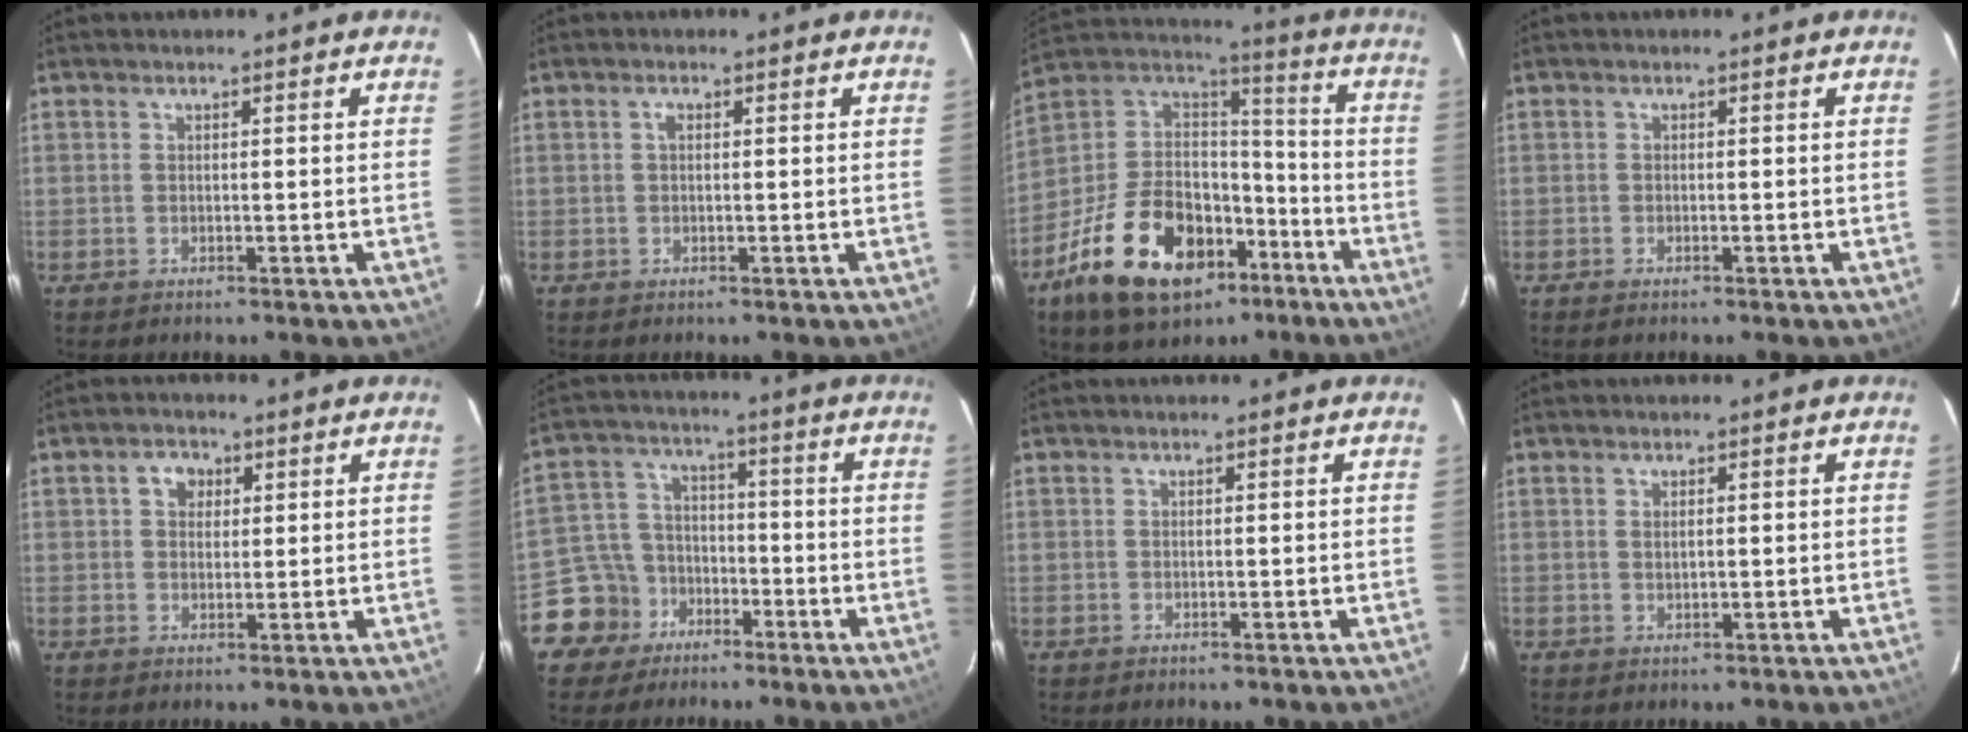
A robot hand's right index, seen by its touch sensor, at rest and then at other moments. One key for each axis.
{"total": 0.8, "fx": 0.2, "fy": 0.5, "fz": 0.6, "tx": -0.012, "ty": 0.004, "tz": 0.001}
{"total": 27.0, "fx": -14.4, "fy": 15.8, "fz": 16.5, "tx": -0.334, "ty": 0.019, "tz": -0.226}
{"total": 0.7, "fx": -0.6, "fy": 0.2, "fz": 0.3, "tx": -0.008, "ty": -0.003, "tz": -0.013}
{"total": 3.3, "fx": 1.1, "fy": 2.8, "fz": 1.4, "tx": -0.019, "ty": 0.012, "tz": 0.019}
{"total": 9.6, "fx": -5.7, "fy": 7.6, "fz": 1.0, "tx": -0.046, "ty": 0.032, "tz": -0.093}
{"total": 0.0}
{"total": 1.1, "fx": 0.4, "fy": 0.6, "fz": 0.8, "tx": -0.015, "ty": 0.001, "tz": 0.007}